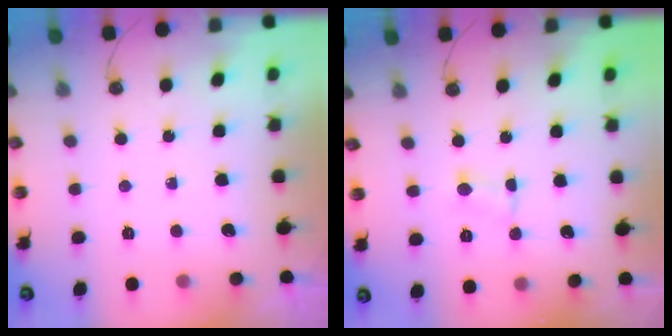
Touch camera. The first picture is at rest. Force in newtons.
{"total": 1.6, "press": 1.5, "slide": 0.4}